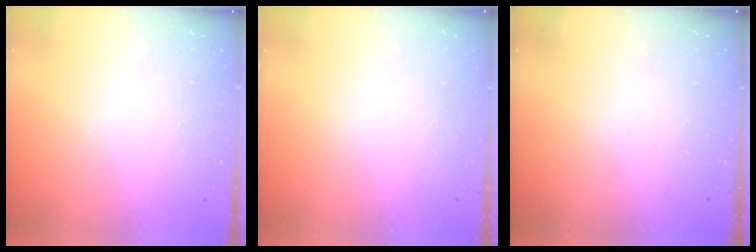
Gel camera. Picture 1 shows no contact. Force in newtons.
{"total": 0.0}
{"total": 0.0}